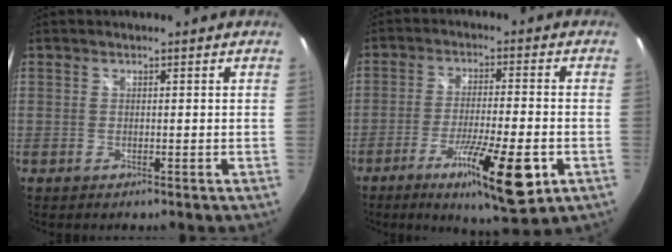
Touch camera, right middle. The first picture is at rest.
{"total": 14.4, "force": [-6.4, 2.2, 12.8], "torque": [-0.228, -0.035, -0.099]}